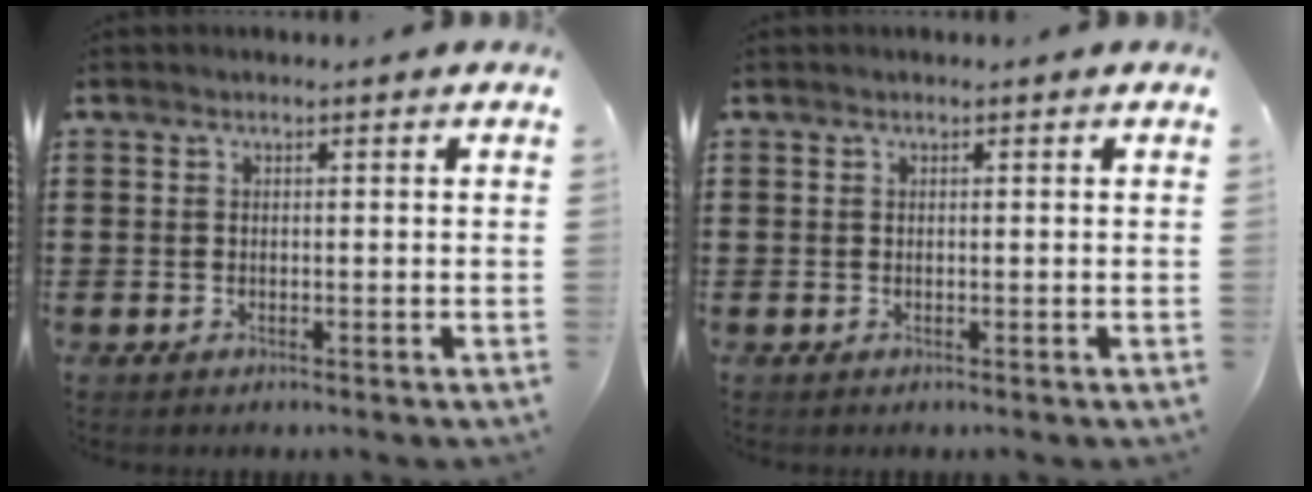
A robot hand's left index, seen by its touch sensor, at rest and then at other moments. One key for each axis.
{"total": 0.0}